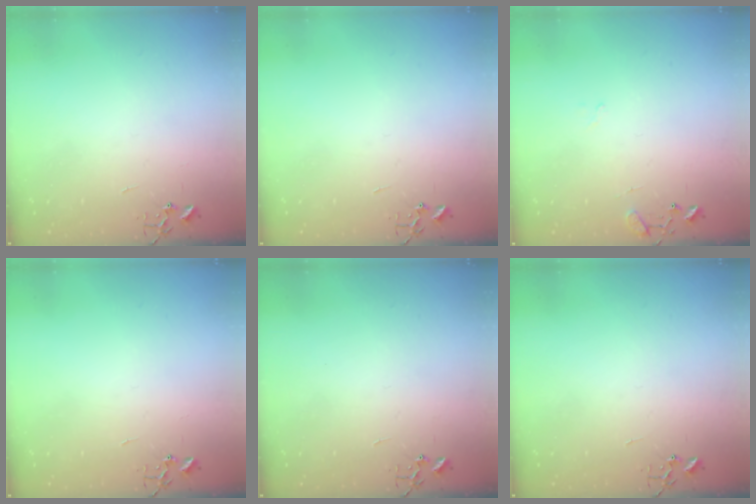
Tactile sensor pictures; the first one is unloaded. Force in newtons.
{"total": 0.0}
{"total": 9.3, "press": 9.3, "slide": 0.7}
{"total": 0.0}
{"total": 0.0}
{"total": 0.0}